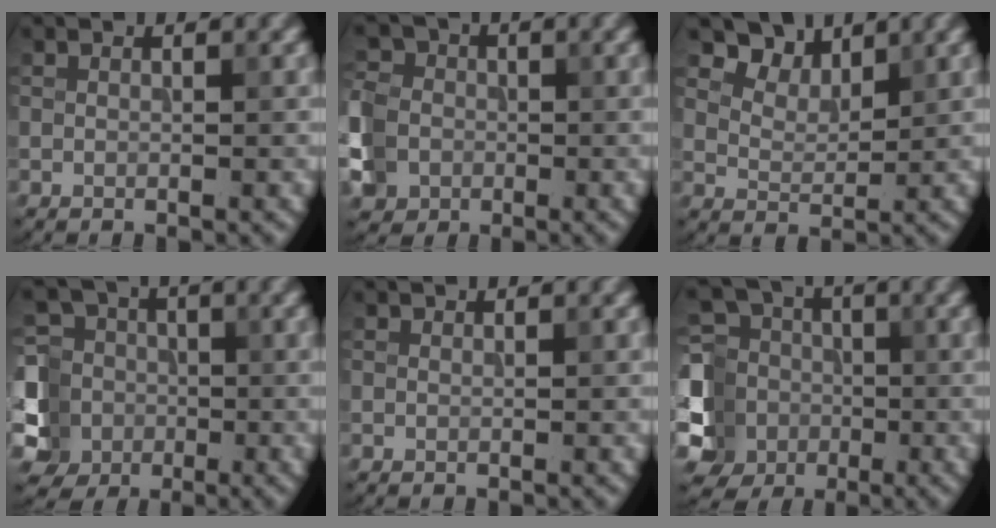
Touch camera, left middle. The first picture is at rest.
{"total": 10.0, "force": [-3.9, 8.3, 4.0], "torque": [-0.094, -0.023, -0.093]}
{"total": 3.8, "force": [3.0, 1.9, 1.4], "torque": [-0.034, -0.001, 0.057]}
{"total": 9.0, "force": [-3.1, 7.6, 3.5], "torque": [-0.073, 0.000, -0.075]}
{"total": 0.0}
{"total": 7.9, "force": [-2.1, 6.7, 3.6], "torque": [-0.078, 0.004, -0.052]}